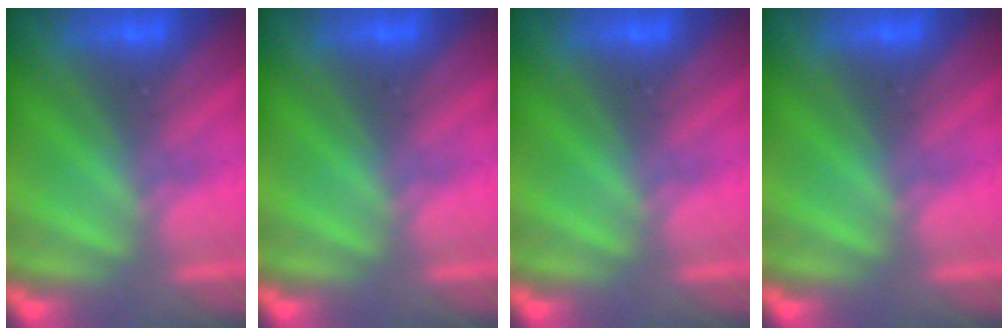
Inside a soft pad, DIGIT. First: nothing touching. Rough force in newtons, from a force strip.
{"total": 0.0}
{"total": 0.0}
{"total": 0.0}